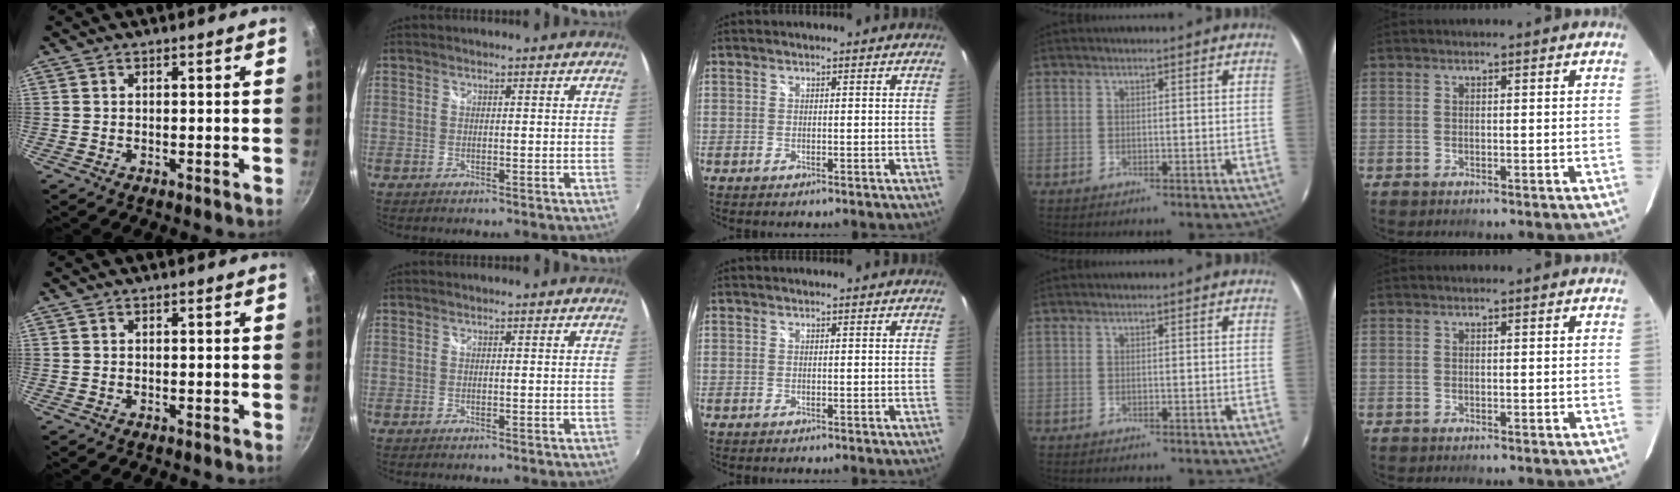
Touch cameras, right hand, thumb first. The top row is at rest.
{}